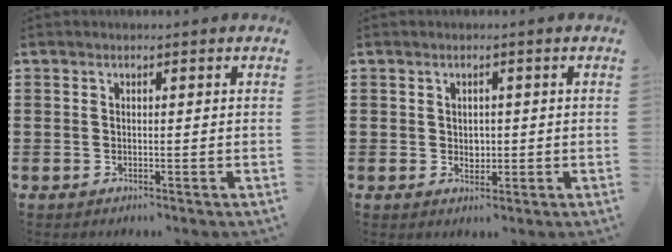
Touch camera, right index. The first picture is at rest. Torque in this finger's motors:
{"motor_torque": [-0.10, 0.14, 0.02, 0.01]}